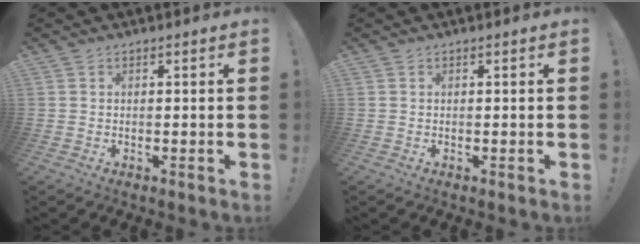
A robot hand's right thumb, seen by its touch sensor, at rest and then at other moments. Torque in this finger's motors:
{"motor_torque": [-0.01, 0.00, 0.00, 0.00, 0.00]}